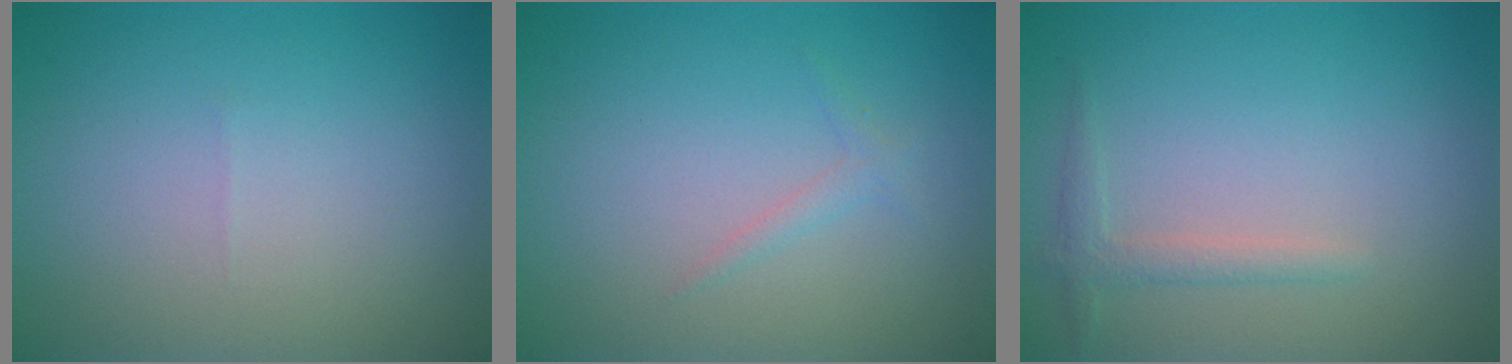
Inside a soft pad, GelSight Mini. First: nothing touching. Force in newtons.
{"total": 0.9, "press": 0.9, "slide": 0.0}
{"total": 1.5, "press": 1.5, "slide": 0.1}